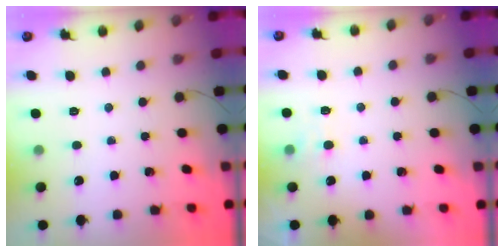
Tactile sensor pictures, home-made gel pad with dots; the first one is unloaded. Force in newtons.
{"total": 6.1, "press": 5.9, "slide": 1.5}